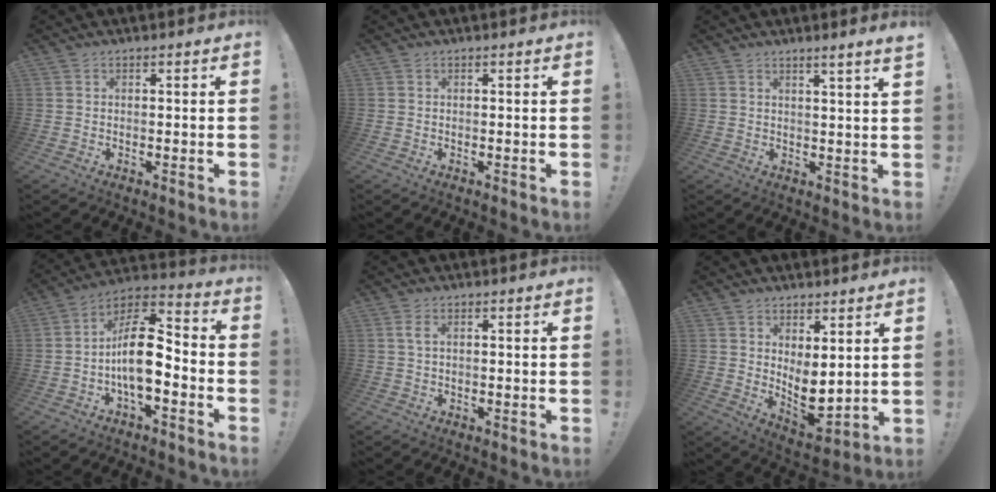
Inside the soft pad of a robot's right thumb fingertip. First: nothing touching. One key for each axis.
{"total": 0.0}
{"total": 3.4, "fx": 2.4, "fy": -0.9, "fz": 2.2, "tx": -0.020, "ty": -0.023, "tz": 0.035}
{"total": 15.2, "fx": -3.1, "fy": 7.1, "fz": 13.1, "tx": -0.229, "ty": 0.022, "tz": -0.050}
{"total": 2.3, "fx": 0.6, "fy": 1.1, "fz": 1.9, "tx": -0.040, "ty": 0.005, "tz": 0.010}
{"total": 7.0, "fx": 2.3, "fy": 3.6, "fz": 5.5, "tx": -0.057, "ty": -0.045, "tz": 0.053}